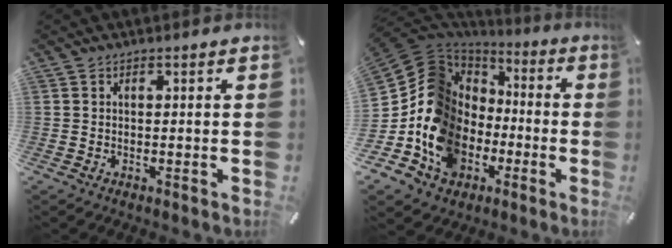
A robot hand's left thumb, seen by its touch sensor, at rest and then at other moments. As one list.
[{"total": 15.9, "force": [-3.9, 14.0, 6.5], "torque": [-0.175, -0.002, -0.062]}]